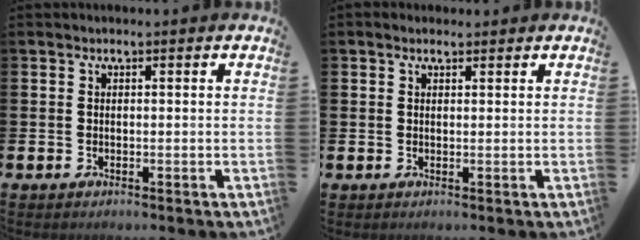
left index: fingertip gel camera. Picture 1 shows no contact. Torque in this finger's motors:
{"motor_torque": [1.30, -0.84, 0.24, 0.04]}